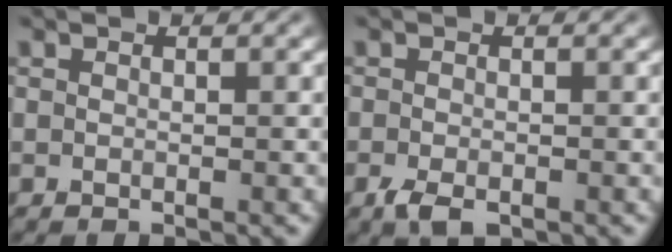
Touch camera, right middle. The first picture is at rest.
{"total": 2.2, "force": [-1.3, 1.0, 1.5], "torque": [-0.030, -0.006, -0.024]}